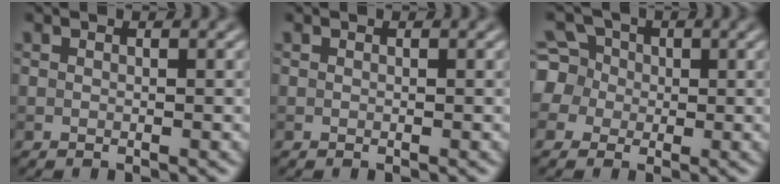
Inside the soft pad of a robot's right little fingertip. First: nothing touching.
{"total": 0.0}
{"total": 6.3, "force": [0.7, 5.9, 2.0], "torque": [-0.046, 0.041, -0.013]}